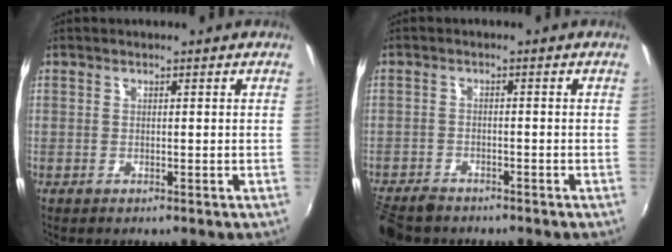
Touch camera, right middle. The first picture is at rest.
{"total": 7.3, "force": [-6.1, 3.2, 2.6], "torque": [-0.079, -0.017, -0.108]}